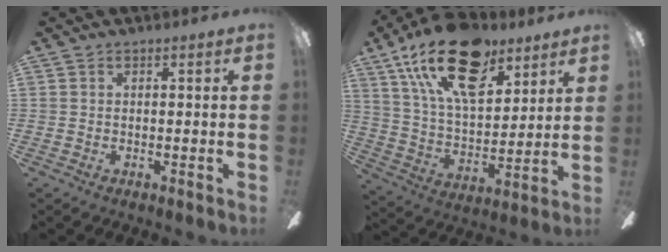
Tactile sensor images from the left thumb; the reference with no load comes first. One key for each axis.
{"total": 23.3, "fx": 13.6, "fy": 11.8, "fz": 14.7, "tx": -0.255, "ty": -0.062, "tz": 0.241}